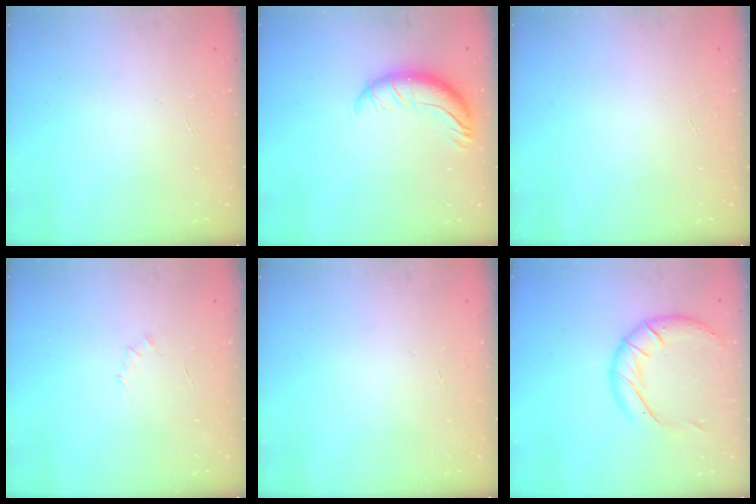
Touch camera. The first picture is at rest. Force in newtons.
{"total": 9.9, "press": 9.6, "slide": 2.1}
{"total": 0.0}
{"total": 2.5, "press": 2.4, "slide": 0.7}
{"total": 0.0}
{"total": 15.3, "press": 15.2, "slide": 1.9}